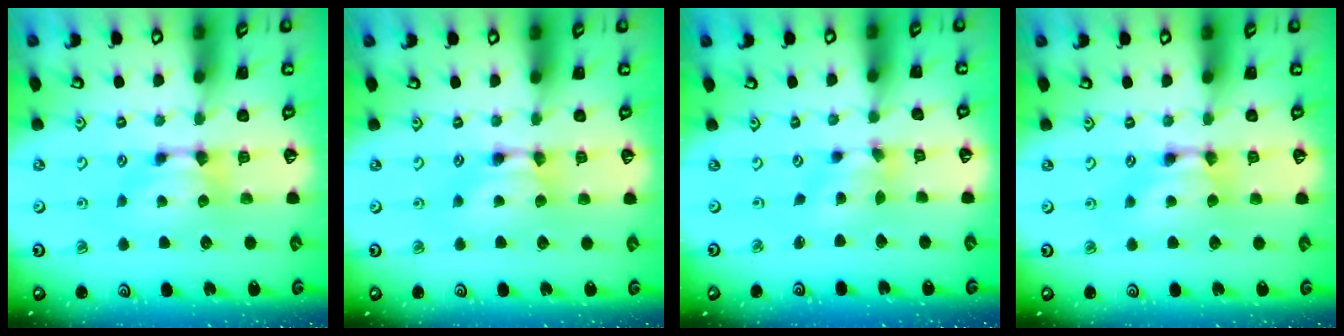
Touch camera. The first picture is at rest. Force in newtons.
{"total": 1.6, "press": 1.6, "slide": 0.2}
{"total": 3.3, "press": 2.8, "slide": 1.6}
{"total": 1.6, "press": 1.5, "slide": 0.1}